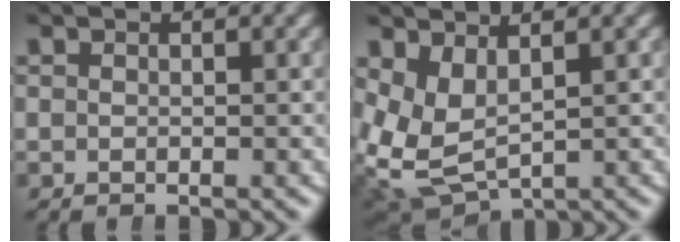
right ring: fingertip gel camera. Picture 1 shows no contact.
{"total": 8.6, "force": [-0.3, 7.3, 4.5], "torque": [-0.143, -0.048, 0.011]}